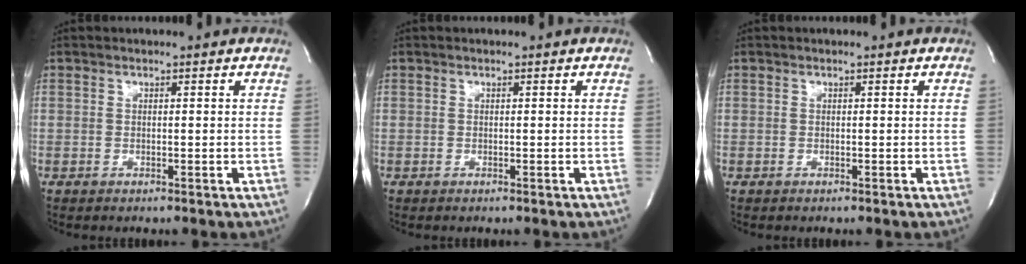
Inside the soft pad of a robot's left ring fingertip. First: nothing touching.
{"total": 0.0}
{"total": 0.0}